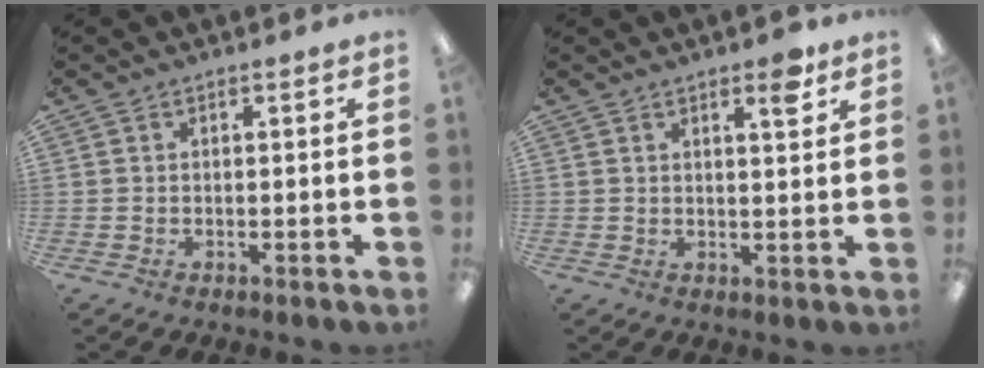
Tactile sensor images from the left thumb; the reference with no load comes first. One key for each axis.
{"total": 4.3, "fx": 3.0, "fy": 1.0, "fz": 2.9, "tx": -0.033, "ty": -0.014, "tz": 0.045}